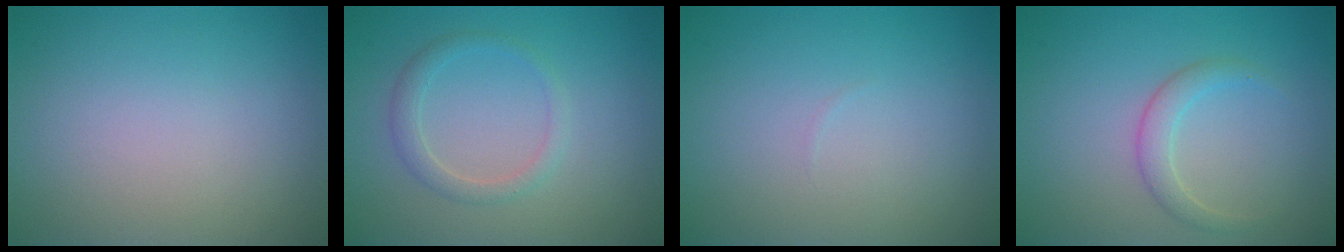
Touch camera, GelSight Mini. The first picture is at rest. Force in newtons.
{"total": 1.7, "press": 1.7, "slide": 0.0}
{"total": 0.0}
{"total": 1.8, "press": 1.8, "slide": 0.2}